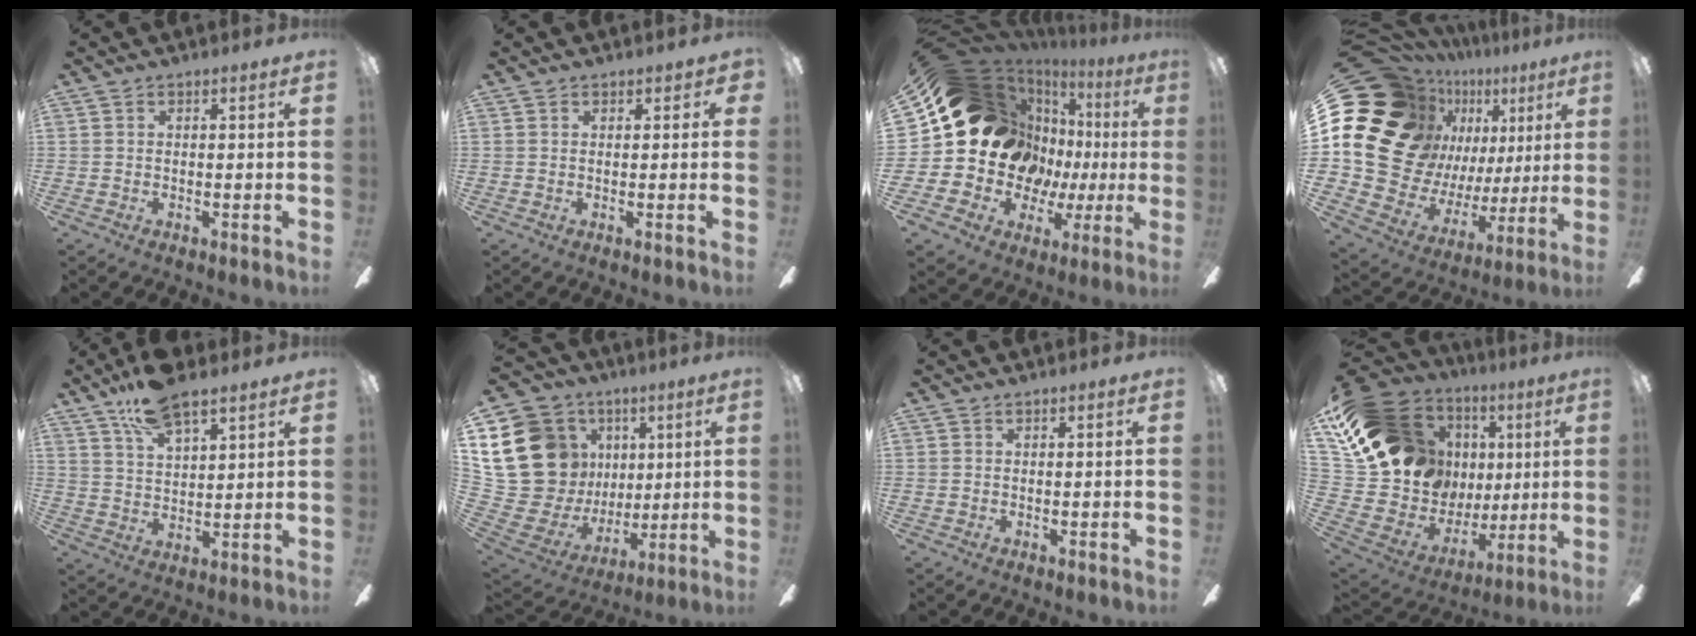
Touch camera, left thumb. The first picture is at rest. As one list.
[{"total": 1.6, "force": [0.7, 1.3, 0.7], "torque": [-0.004, 0.001, 0.011]}, {"total": 21.9, "force": [4.8, 18.4, 10.9], "torque": [-0.243, -0.044, 0.124]}, {"total": 23.6, "force": [9.0, 18.2, 11.9], "torque": [-0.260, -0.081, 0.209]}, {"total": 11.5, "force": [8.6, 4.0, 6.5], "torque": [-0.113, -0.038, 0.155]}, {"total": 23.9, "force": [6.5, 20.1, 11.1], "torque": [-0.246, -0.041, 0.170]}, {"total": 0.0}, {"total": 21.2, "force": [9.3, 15.1, 11.6], "torque": [-0.271, -0.055, 0.197]}]